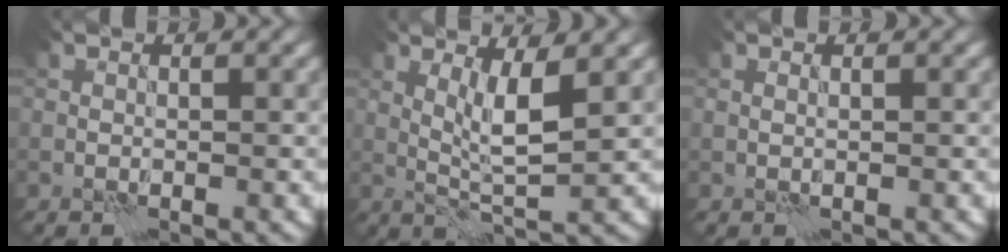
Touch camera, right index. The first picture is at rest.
{"total": 3.5, "force": [0.9, 0.3, 3.4], "torque": [-0.067, -0.009, 0.022]}
{"total": 0.0}